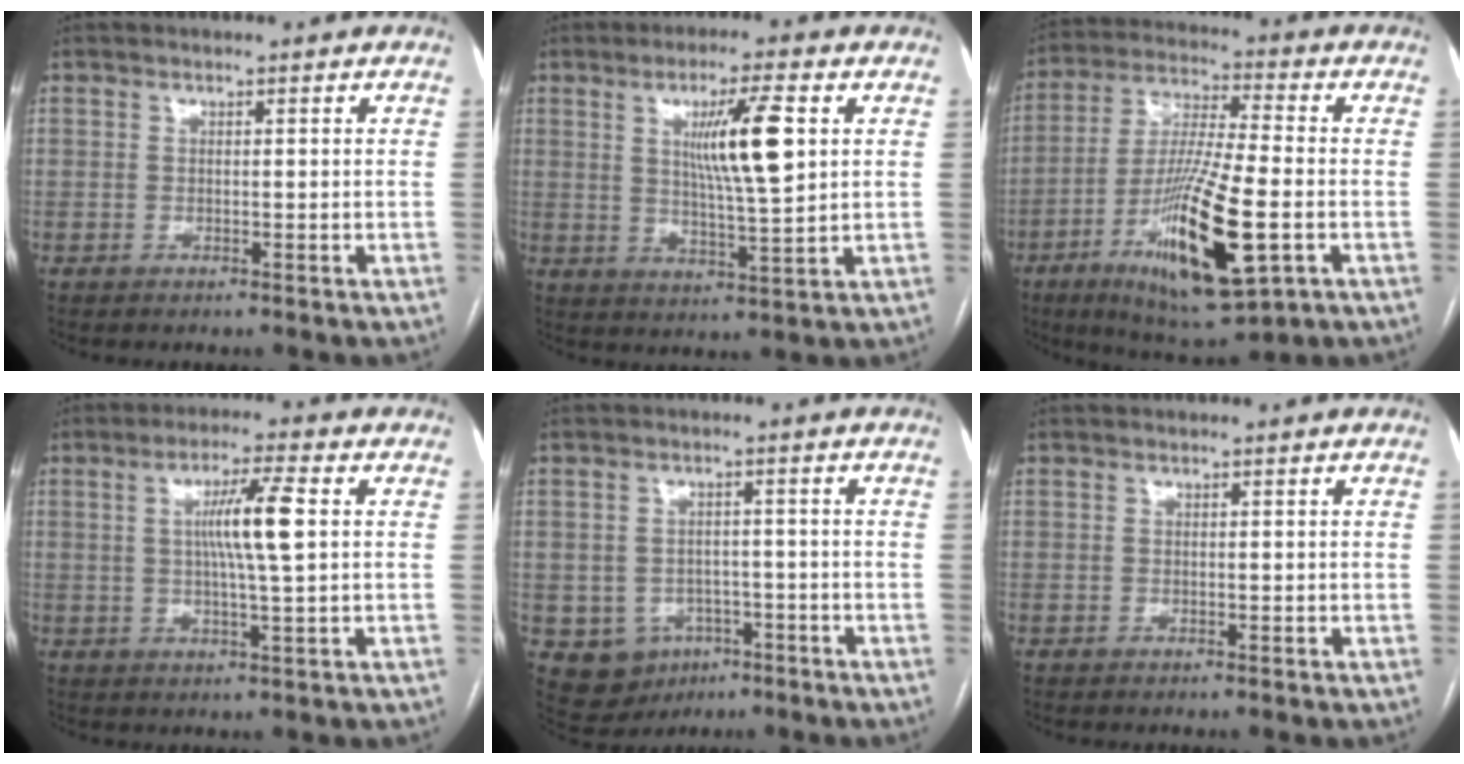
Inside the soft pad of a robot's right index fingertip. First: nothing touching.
{"total": 9.8, "force": [2.8, 0.6, 9.4], "torque": [-0.159, -0.005, 0.047]}
{"total": 18.1, "force": [-5.9, 2.8, 16.9], "torque": [-0.323, -0.027, -0.096]}
{"total": 7.5, "force": [1.2, -0.2, 7.4], "torque": [-0.133, 0.001, 0.019]}
{"total": 7.1, "force": [-2.9, 6.3, 1.8], "torque": [-0.032, 0.009, -0.030]}
{"total": 0.0}